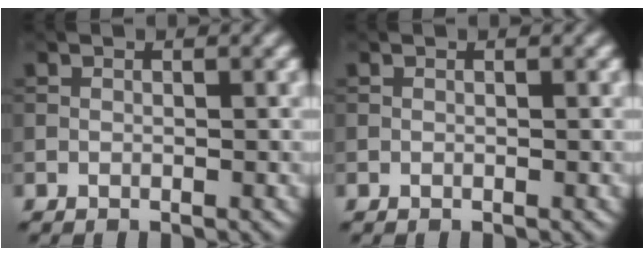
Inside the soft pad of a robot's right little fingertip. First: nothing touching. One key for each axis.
{"total": 0.0}